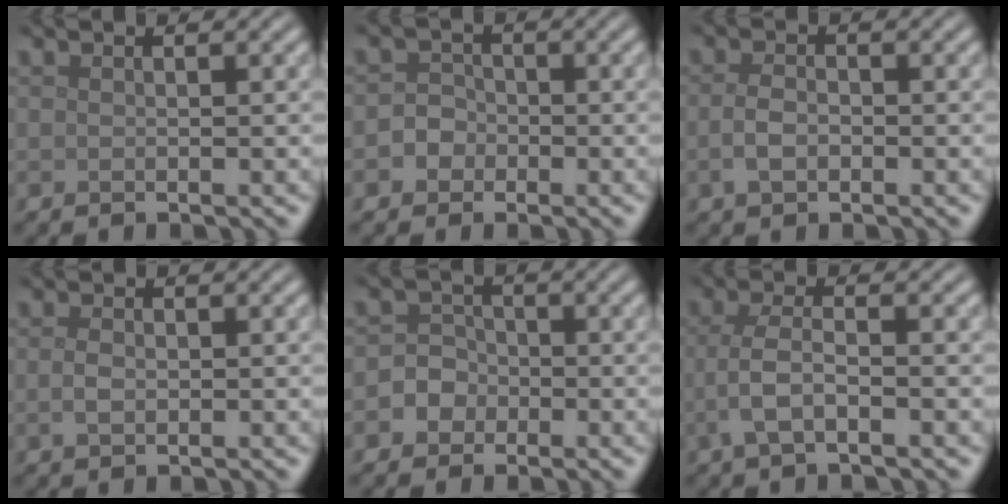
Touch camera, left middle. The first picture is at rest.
{"total": 2.0, "force": [-0.7, 1.9, 0.5], "torque": [0.014, 0.004, -0.021]}
{"total": 1.9, "force": [-0.5, 1.3, 1.4], "torque": [-0.032, 0.000, -0.011]}
{"total": 1.3, "force": [0.0, 0.9, 1.0], "torque": [-0.023, -0.001, 0.000]}
{"total": 3.2, "force": [-1.1, 2.9, 0.7], "torque": [0.012, 0.011, -0.035]}
{"total": 2.8, "force": [-0.7, 1.1, 2.4], "torque": [-0.057, -0.001, -0.017]}